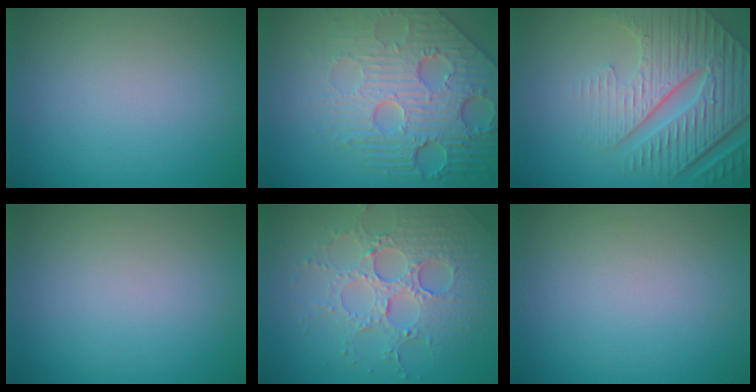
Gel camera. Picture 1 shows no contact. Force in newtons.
{"total": 8.4, "press": 5.9, "slide": 5.9}
{"total": 8.4, "press": 5.9, "slide": 5.9}
{"total": 0.0}
{"total": 5.1, "press": 4.6, "slide": 2.3}
{"total": 0.0}